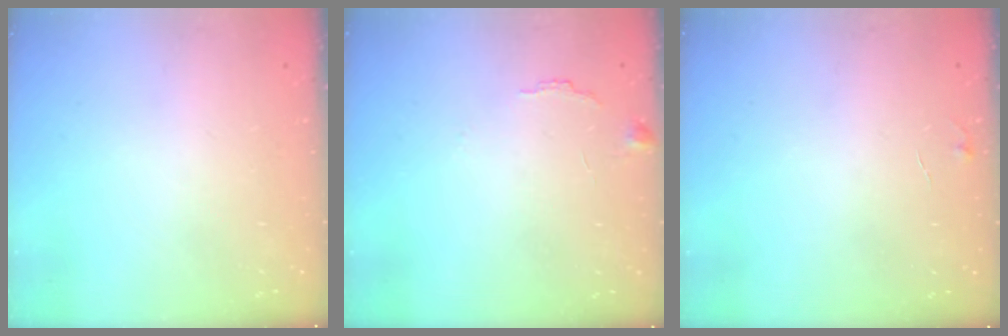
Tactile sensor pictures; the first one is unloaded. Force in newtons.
{"total": 7.0, "press": 7.0, "slide": 0.6}
{"total": 5.0, "press": 5.0, "slide": 0.4}